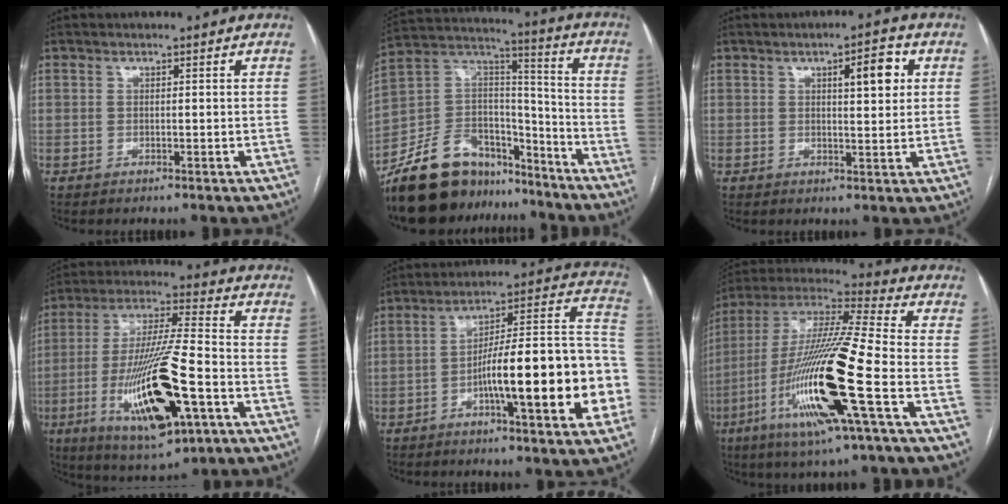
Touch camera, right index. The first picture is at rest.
{"total": 19.0, "force": [-15.2, 9.3, 6.6], "torque": [-0.130, 0.062, -0.259]}
{"total": 5.7, "force": [1.9, 1.4, 5.2], "torque": [-0.076, 0.006, 0.027]}
{"total": 19.8, "force": [-6.5, 3.5, 18.4], "torque": [-0.375, -0.024, -0.105]}
{"total": 22.6, "force": [-5.4, 3.4, 21.6], "torque": [-0.242, 0.032, -0.073]}
{"total": 22.2, "force": [-7.1, 0.8, 21.0], "torque": [-0.438, -0.029, -0.140]}